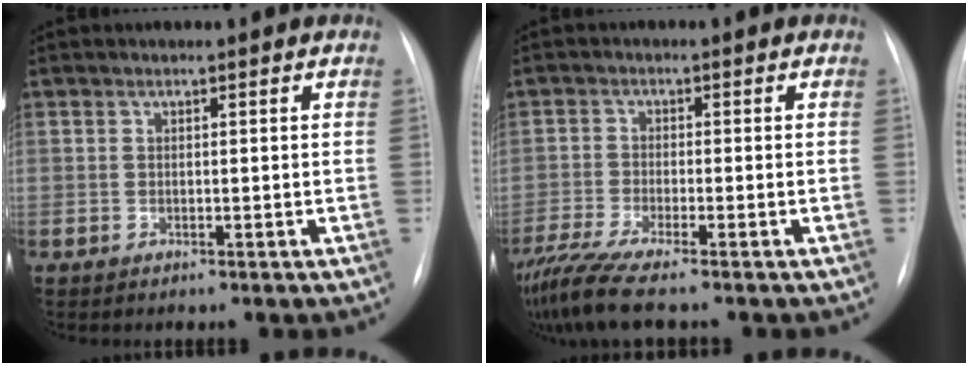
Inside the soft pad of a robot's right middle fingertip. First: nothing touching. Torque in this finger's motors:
{"motor_torque": [1.13, -1.01, 0.13, 0.11]}